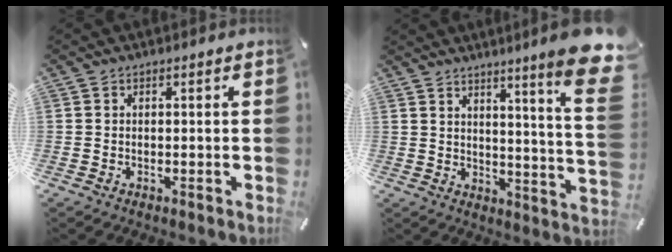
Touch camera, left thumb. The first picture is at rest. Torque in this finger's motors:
{"motor_torque": [4.73, 0.28, 2.62, -0.15, 0.58]}